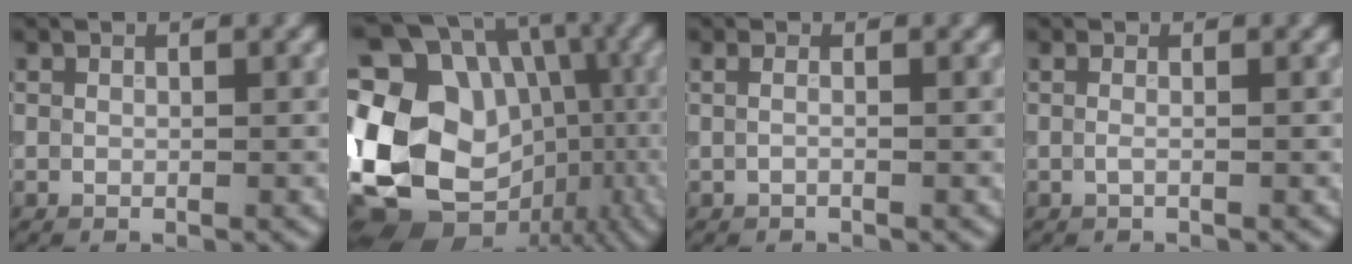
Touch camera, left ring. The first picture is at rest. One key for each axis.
{"total": 19.8, "fx": -2.2, "fy": 16.1, "fz": 11.2, "tx": -0.207, "ty": 0.001, "tz": -0.014}
{"total": 1.0, "fx": -0.1, "fy": 0.4, "fz": 0.9, "tx": -0.018, "ty": -0.010, "tz": -0.012}
{"total": 1.0, "fx": -0.1, "fy": 0.4, "fz": 0.9, "tx": -0.018, "ty": -0.007, "tz": -0.009}